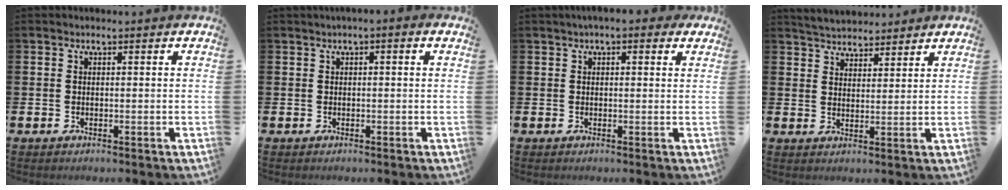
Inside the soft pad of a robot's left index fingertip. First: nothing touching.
{"total": 0.7, "force": [-0.1, 0.1, 0.7], "torque": [-0.012, 0.002, -0.002]}
{"total": 1.1, "force": [0.6, 0.6, 0.8], "torque": [-0.008, 0.005, 0.007]}
{"total": 4.3, "force": [4.2, 0.8, -0.3], "torque": [-0.018, -0.017, 0.079]}